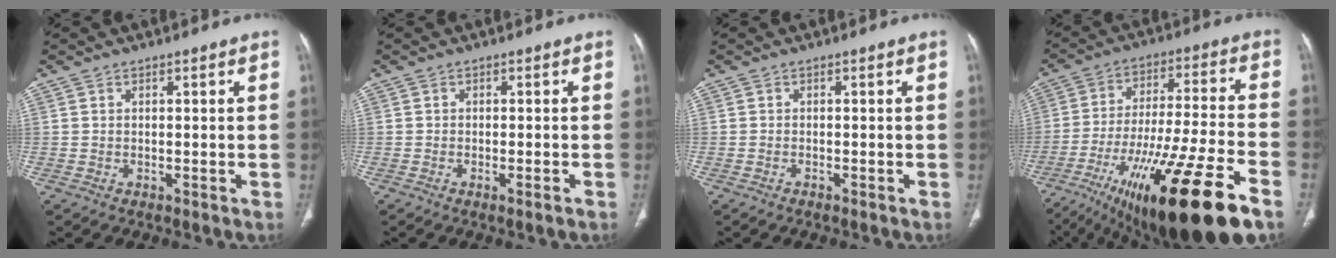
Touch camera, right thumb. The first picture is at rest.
{"total": 1.3, "force": [-0.8, 0.0, 1.1], "torque": [-0.021, -0.002, -0.012]}
{"total": 0.7, "force": [-0.6, 0.2, 0.3], "torque": [-0.013, 0.002, -0.007]}
{"total": 26.5, "force": [-15.4, 4.6, 21.0], "torque": [-0.339, 0.025, -0.250]}